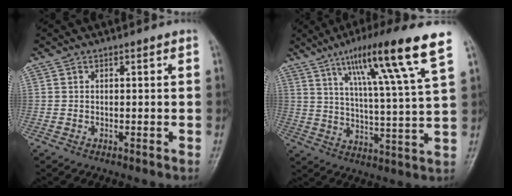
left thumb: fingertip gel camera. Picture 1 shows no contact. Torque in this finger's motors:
{"motor_torque": [0.63, 0.53, 1.60, -1.16, 0.13]}